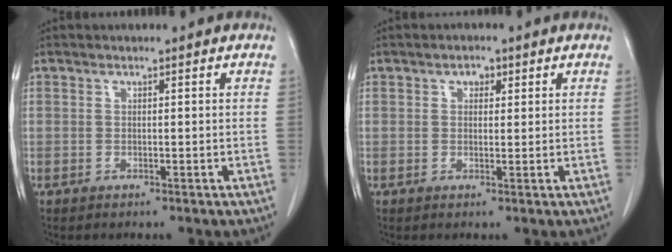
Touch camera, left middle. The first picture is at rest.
{"total": 1.7, "force": [0.9, 1.1, 1.0], "torque": [-0.016, 0.004, 0.013]}